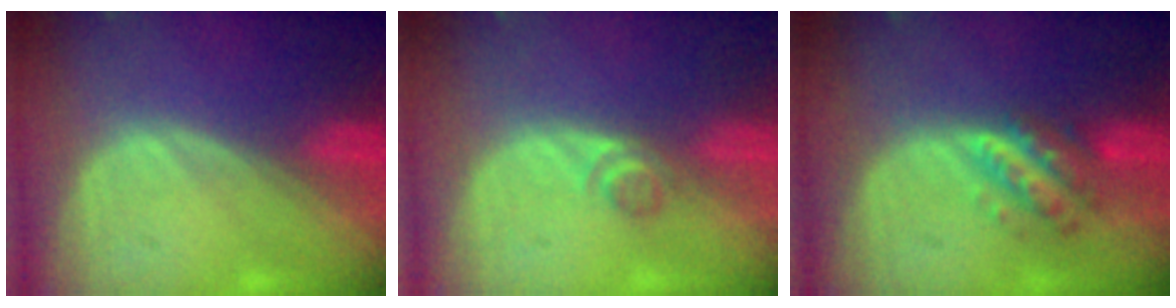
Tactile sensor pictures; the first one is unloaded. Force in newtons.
{"total": 1.9, "press": 1.7, "slide": 0.8}
{"total": 5.8, "press": 5.3, "slide": 2.4}